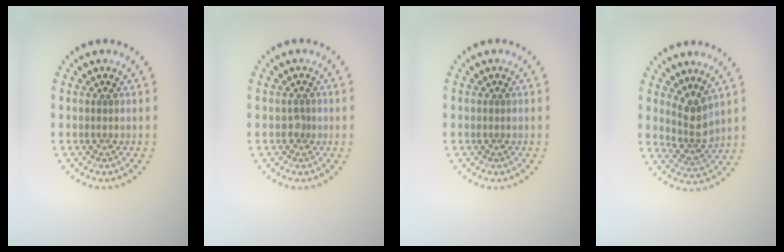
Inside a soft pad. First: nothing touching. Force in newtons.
{"total": 0.8, "press": 0.6, "slide": 0.6}
{"total": 0.0}
{"total": 2.7, "press": 2.1, "slide": 1.7}